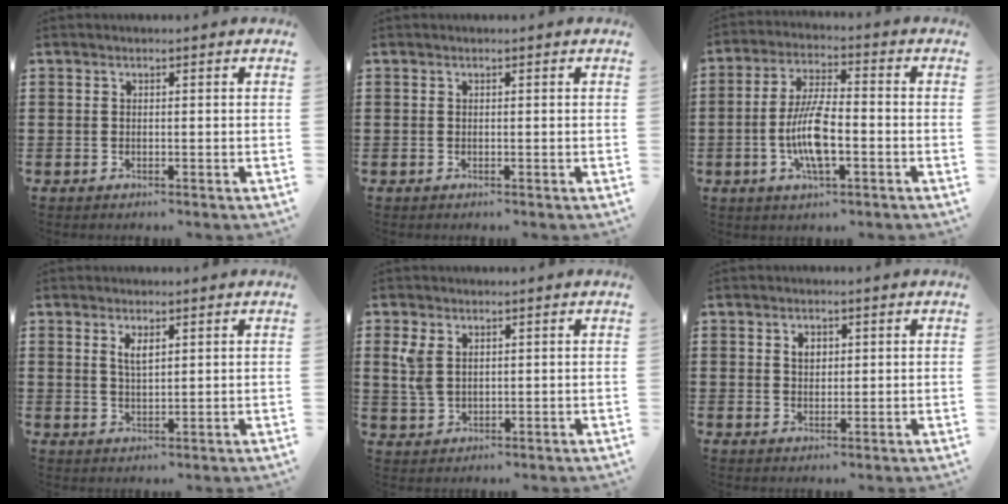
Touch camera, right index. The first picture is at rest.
{"total": 0.0}
{"total": 8.8, "force": [-2.2, 2.6, 8.1], "torque": [-0.178, -0.013, -0.045]}
{"total": 2.3, "force": [1.3, 0.7, 1.7], "torque": [-0.037, 0.002, 0.023]}
{"total": 3.8, "force": [1.6, 2.3, 2.5], "torque": [-0.065, 0.006, 0.027]}
{"total": 1.8, "force": [0.8, 1.2, 1.0], "torque": [-0.024, 0.007, 0.015]}